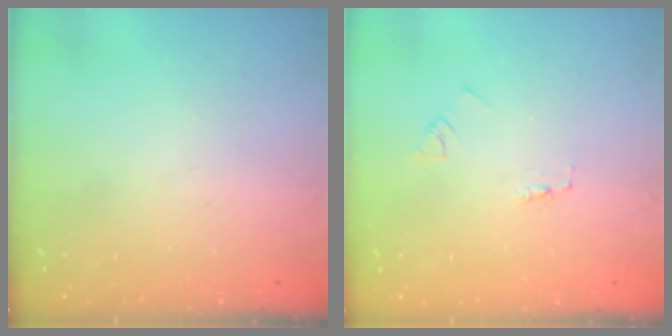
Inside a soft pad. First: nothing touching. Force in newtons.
{"total": 1.8, "press": 1.8, "slide": 0.2}